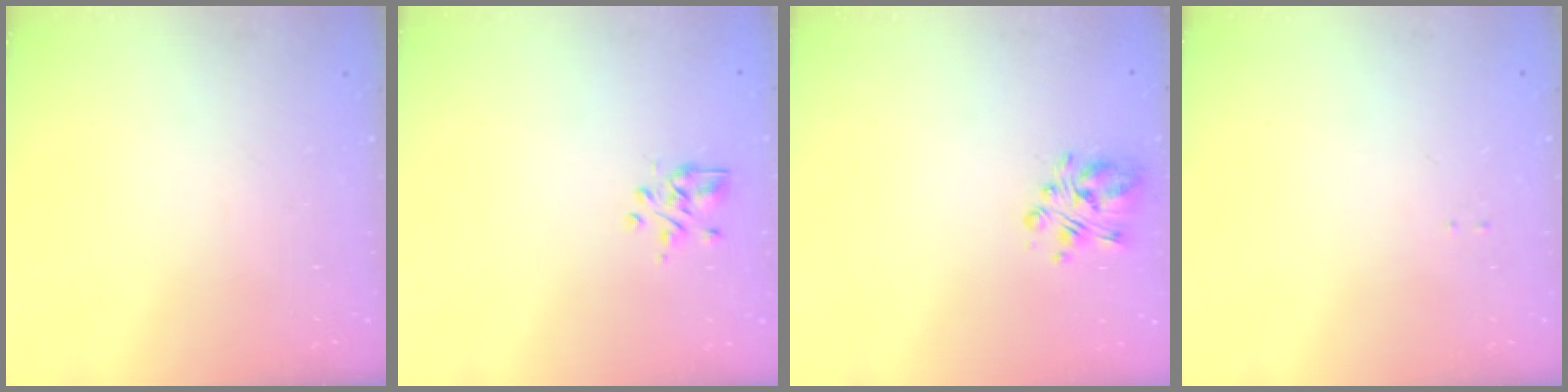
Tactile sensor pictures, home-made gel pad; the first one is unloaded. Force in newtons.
{"total": 2.9, "press": 2.7, "slide": 1.1}
{"total": 4.8, "press": 4.6, "slide": 1.4}
{"total": 0.0}